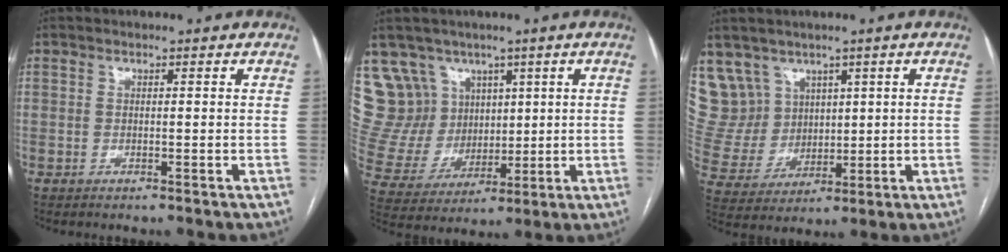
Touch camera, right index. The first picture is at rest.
{"total": 12.8, "force": [7.3, 10.2, 2.2], "torque": [-0.068, 0.057, 0.166]}
{"total": 9.8, "force": [6.0, 7.7, 0.6], "torque": [-0.030, 0.042, 0.140]}